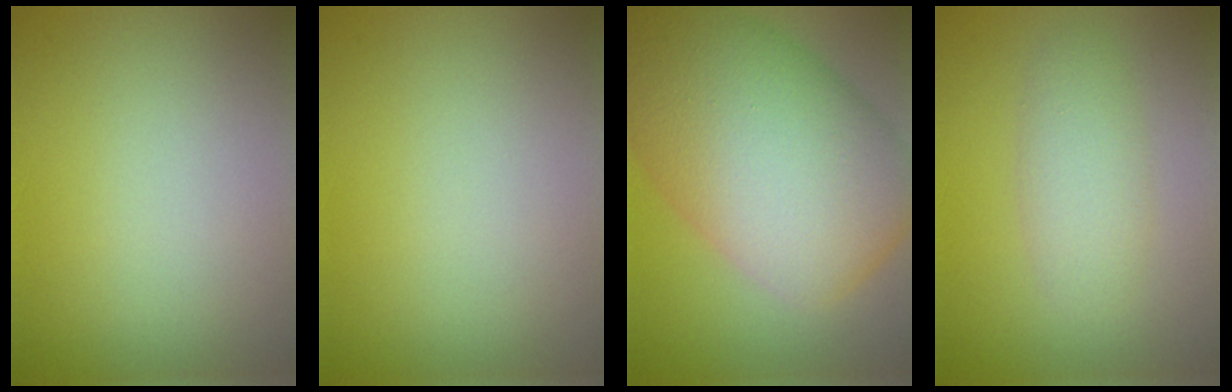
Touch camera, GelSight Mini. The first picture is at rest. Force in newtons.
{"total": 0.0}
{"total": 14.7, "press": 14.7, "slide": 0.4}
{"total": 2.7, "press": 2.7, "slide": 0.1}